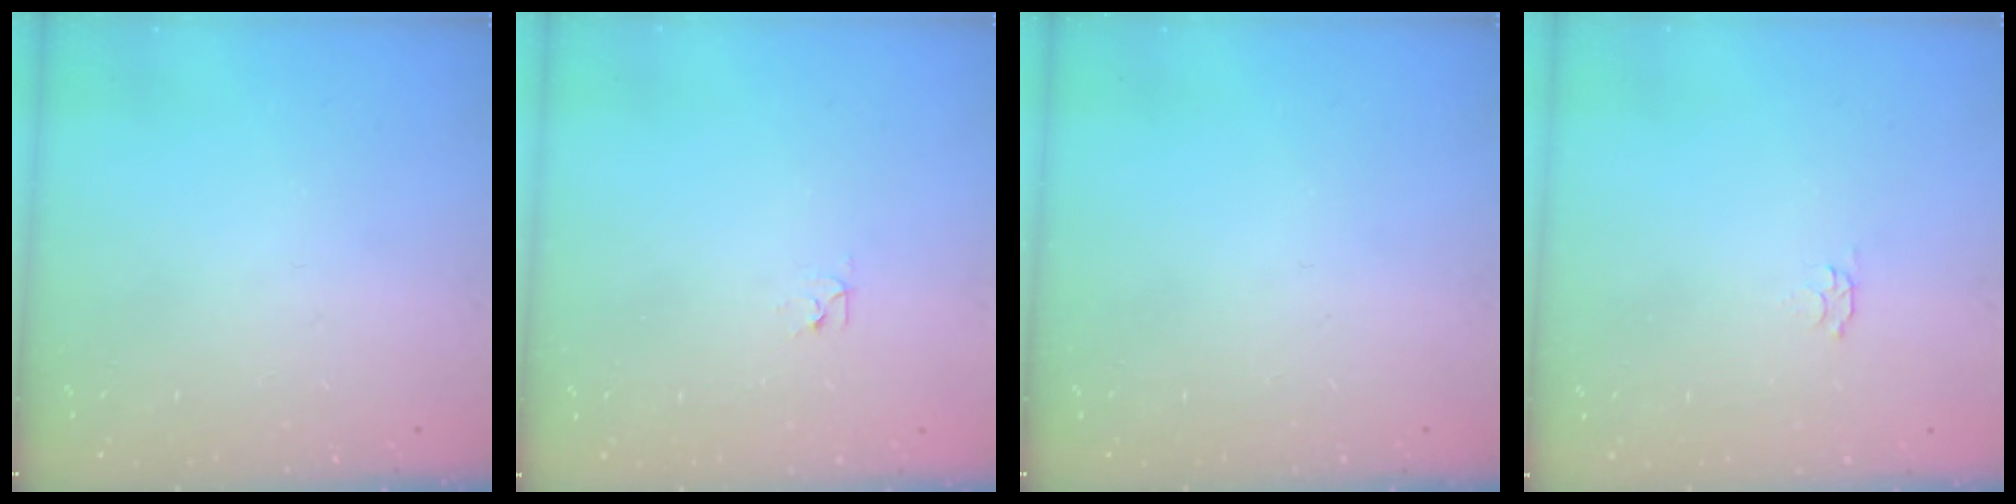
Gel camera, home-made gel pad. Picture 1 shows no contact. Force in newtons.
{"total": 2.3, "press": 2.3, "slide": 0.2}
{"total": 0.0}
{"total": 2.9, "press": 2.9, "slide": 0.4}